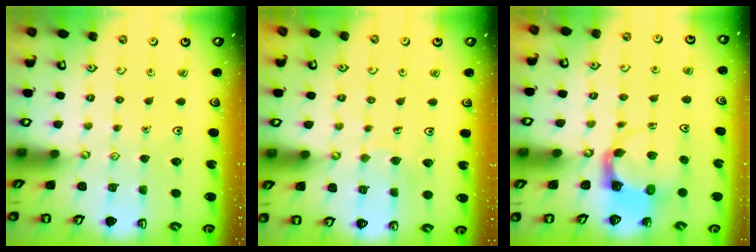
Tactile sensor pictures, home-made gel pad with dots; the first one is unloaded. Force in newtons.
{"total": 3.8, "press": 3.7, "slide": 0.3}
{"total": 4.0, "press": 4.0, "slide": 0.6}